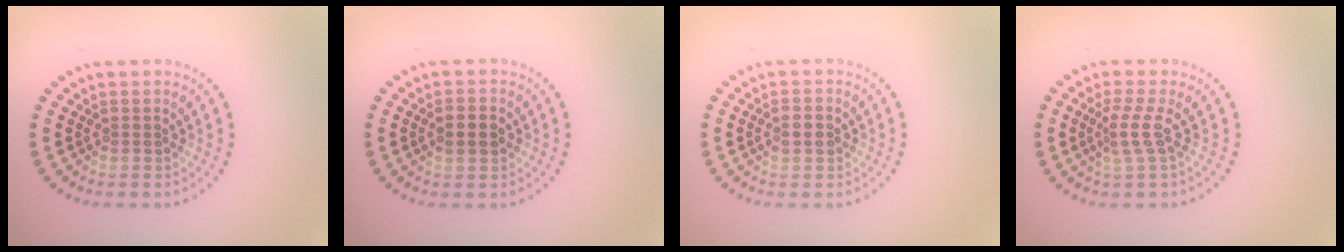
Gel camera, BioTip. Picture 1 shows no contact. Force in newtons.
{"total": 2.2, "press": 2.1, "slide": 0.1}
{"total": 1.5, "press": 1.5, "slide": 0.0}
{"total": 2.2, "press": 1.4, "slide": 1.7}